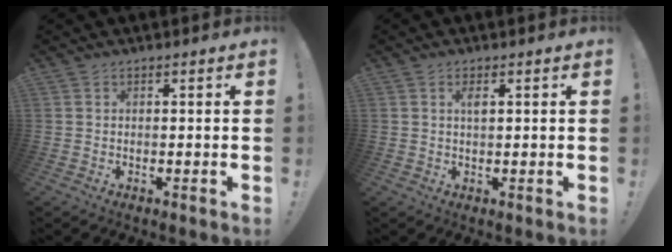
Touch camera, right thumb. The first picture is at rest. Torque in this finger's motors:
{"motor_torque": [0.76, 0.13, 0.43, -0.18, 0.08]}